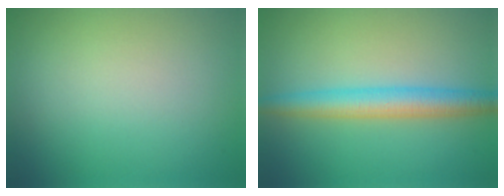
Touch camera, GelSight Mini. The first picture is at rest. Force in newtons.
{"total": 4.1, "press": 4.1, "slide": 0.1}